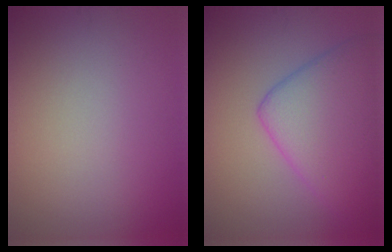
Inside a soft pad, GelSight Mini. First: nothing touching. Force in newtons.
{"total": 7.2, "press": 7.2, "slide": 0.2}